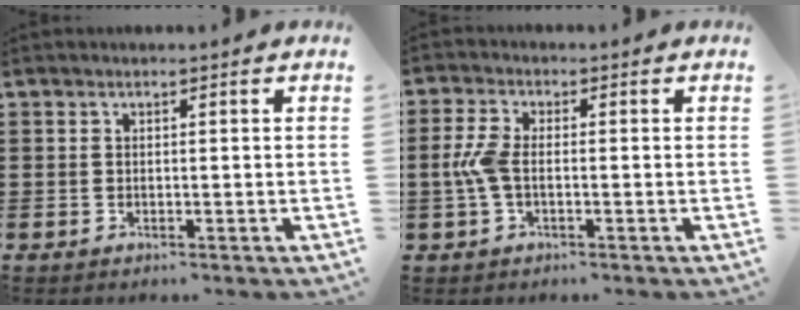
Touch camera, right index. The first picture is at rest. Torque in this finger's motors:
{"motor_torque": [1.36, 0.15, 0.62, 0.18]}